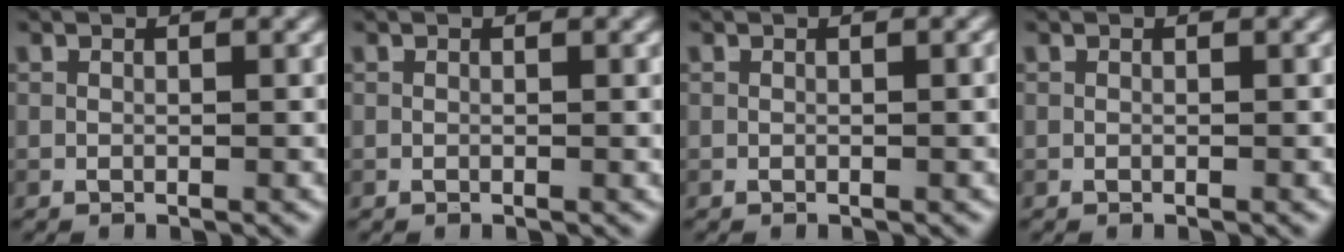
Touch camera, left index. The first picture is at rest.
{"total": 0.0}
{"total": 0.6, "force": [0.0, 0.1, 0.6], "torque": [-0.008, 0.001, 0.000]}
{"total": 0.0}